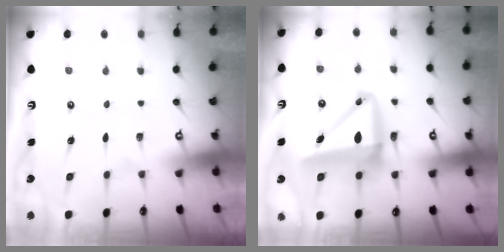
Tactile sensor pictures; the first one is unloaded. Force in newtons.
{"total": 10.9, "press": 10.5, "slide": 2.6}